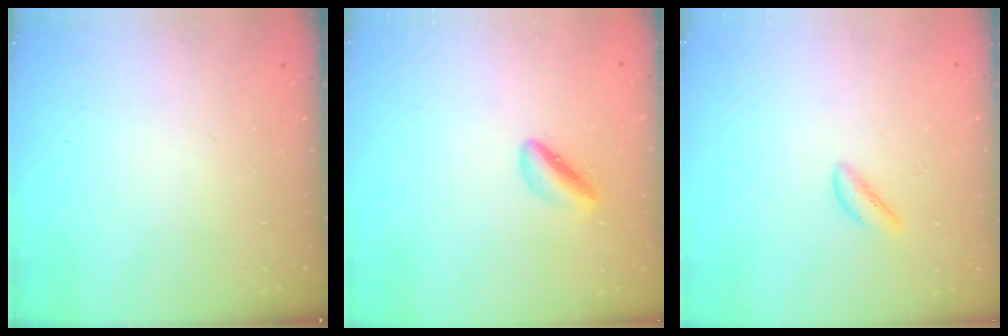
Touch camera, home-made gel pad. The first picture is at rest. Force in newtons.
{"total": 3.3, "press": 3.2, "slide": 0.8}
{"total": 1.7, "press": 1.6, "slide": 0.6}